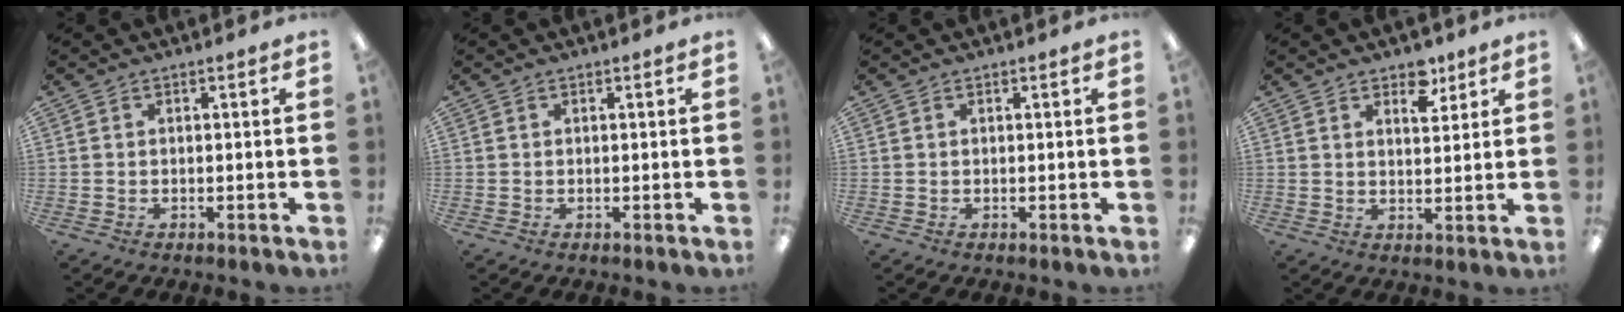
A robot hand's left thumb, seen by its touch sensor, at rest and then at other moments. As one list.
[{"total": 0.0}, {"total": 0.0}, {"total": 6.0, "force": [4.3, 3.0, 2.9], "torque": [-0.011, -0.027, 0.068]}]